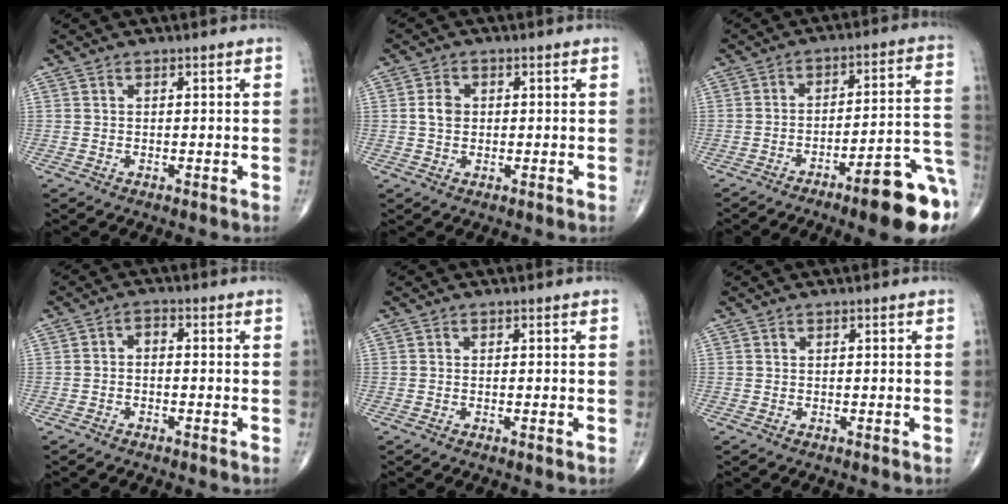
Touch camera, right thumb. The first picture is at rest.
{"total": 3.1, "force": [0.2, 2.4, 2.0], "torque": [-0.034, 0.005, 0.001]}
{"total": 16.0, "force": [-8.0, 2.8, 13.5], "torque": [-0.136, 0.060, -0.111]}
{"total": 2.0, "force": [-0.6, 1.1, 1.5], "torque": [-0.021, 0.018, -0.018]}
{"total": 0.5, "force": [-0.2, 0.0, 0.5], "torque": [-0.012, -0.001, -0.003]}
{"total": 0.0}